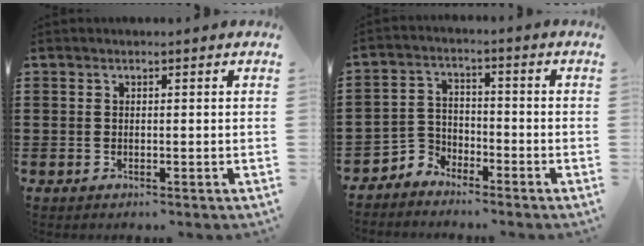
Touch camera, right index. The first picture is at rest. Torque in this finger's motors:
{"motor_torque": [0.32, 0.00, 0.13, -0.02]}